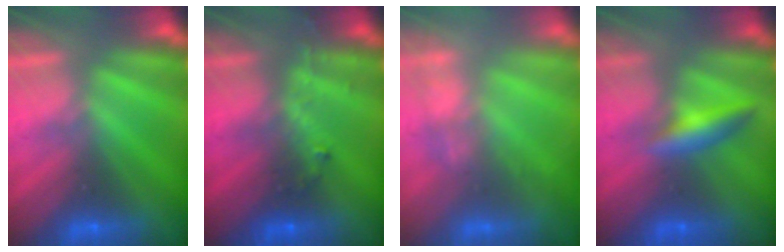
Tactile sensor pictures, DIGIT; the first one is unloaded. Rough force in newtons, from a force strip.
{"total": 3.0}
{"total": 2.7}
{"total": 2.4}